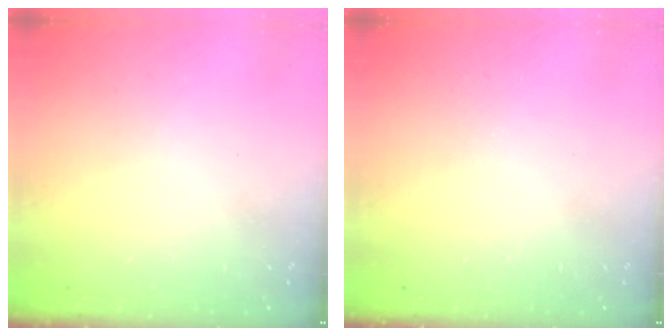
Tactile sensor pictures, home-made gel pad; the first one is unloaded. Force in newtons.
{"total": 0.0}